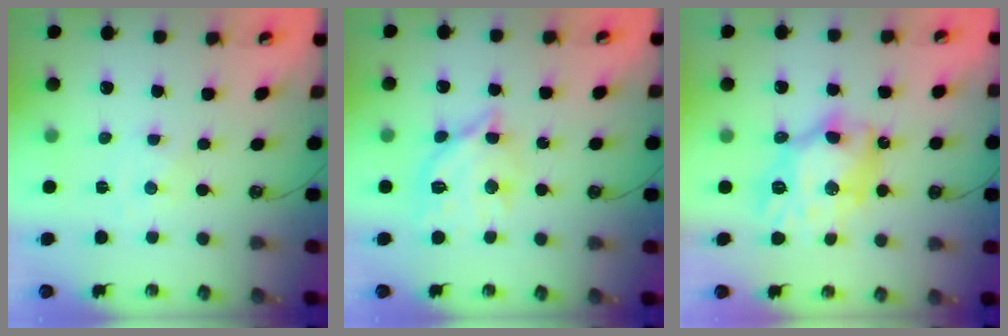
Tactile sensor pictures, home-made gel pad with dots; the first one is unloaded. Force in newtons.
{"total": 13.4, "press": 13.3, "slide": 1.3}
{"total": 13.8, "press": 13.8, "slide": 1.4}